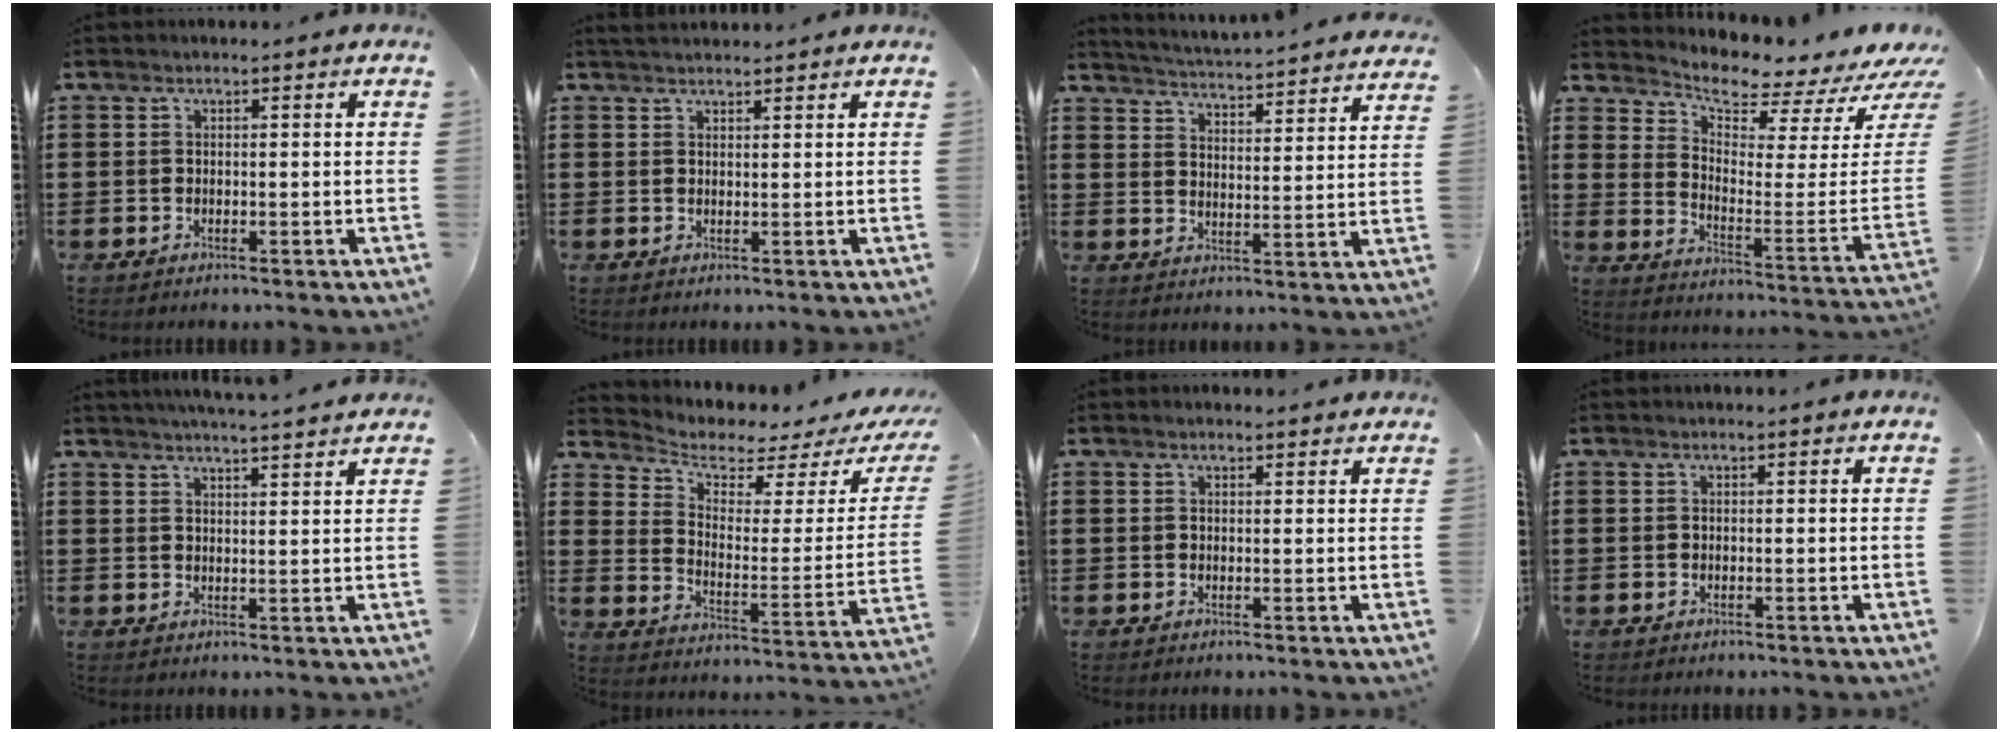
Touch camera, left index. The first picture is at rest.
{"total": 1.5, "force": [1.5, 0.3, 0.2], "torque": [-0.006, 0.000, 0.031]}
{"total": 3.9, "force": [3.7, -1.0, 0.2], "torque": [-0.026, -0.041, 0.059]}
{"total": 4.5, "force": [4.3, 0.6, 1.4], "torque": [-0.042, -0.060, 0.065]}
{"total": 3.4, "force": [3.3, -0.9, 0.7], "torque": [-0.024, -0.017, 0.059]}
{"total": 3.0, "force": [2.5, 1.0, 1.5], "torque": [-0.050, -0.024, 0.037]}
{"total": 1.0, "force": [0.9, 0.2, 0.3], "torque": [-0.008, 0.002, 0.016]}
{"total": 0.0}